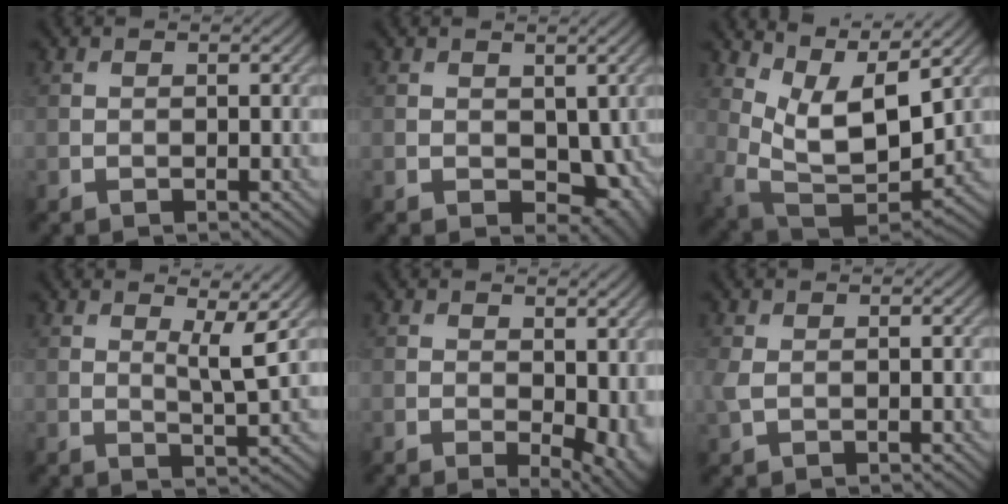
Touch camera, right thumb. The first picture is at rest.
{"total": 4.8, "force": [0.1, 3.4, 3.4], "torque": [-0.055, -0.018, 0.011]}
{"total": 11.5, "force": [5.7, 5.3, 8.5], "torque": [-0.188, 0.003, 0.109]}
{"total": 3.7, "force": [1.9, 0.4, 3.2], "torque": [-0.063, -0.004, 0.033]}
{"total": 6.6, "force": [0.2, 3.9, 5.3], "torque": [-0.065, -0.014, 0.012]}
{"total": 1.7, "force": [0.3, 1.0, 1.4], "torque": [-0.045, 0.001, 0.006]}